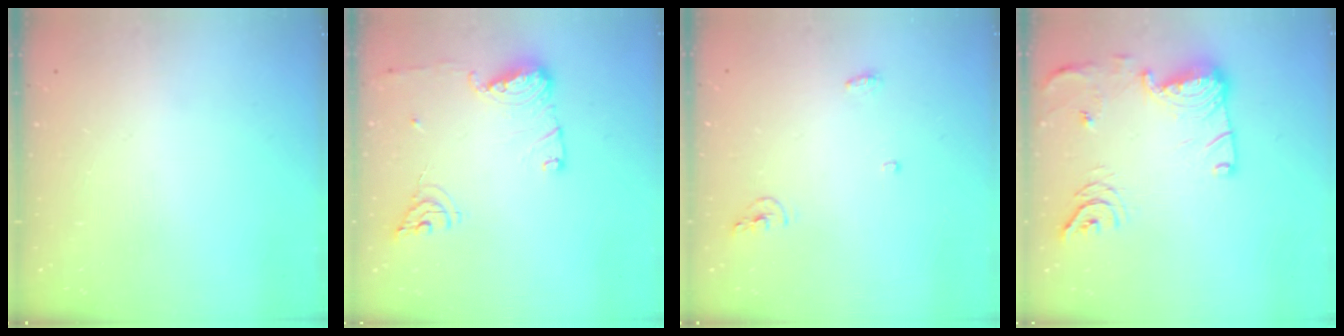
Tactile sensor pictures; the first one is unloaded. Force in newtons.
{"total": 12.0, "press": 11.9, "slide": 1.6}
{"total": 4.8, "press": 4.7, "slide": 0.8}
{"total": 16.1, "press": 15.5, "slide": 4.2}